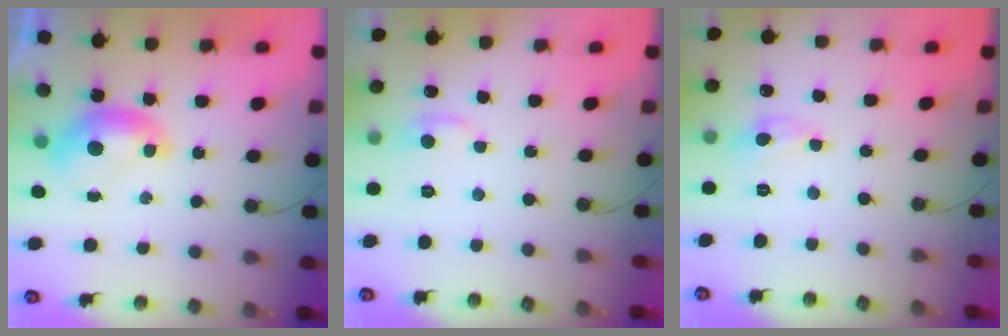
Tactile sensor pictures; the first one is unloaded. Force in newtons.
{"total": 1.1, "press": 0.7, "slide": 0.8}
{"total": 0.0}